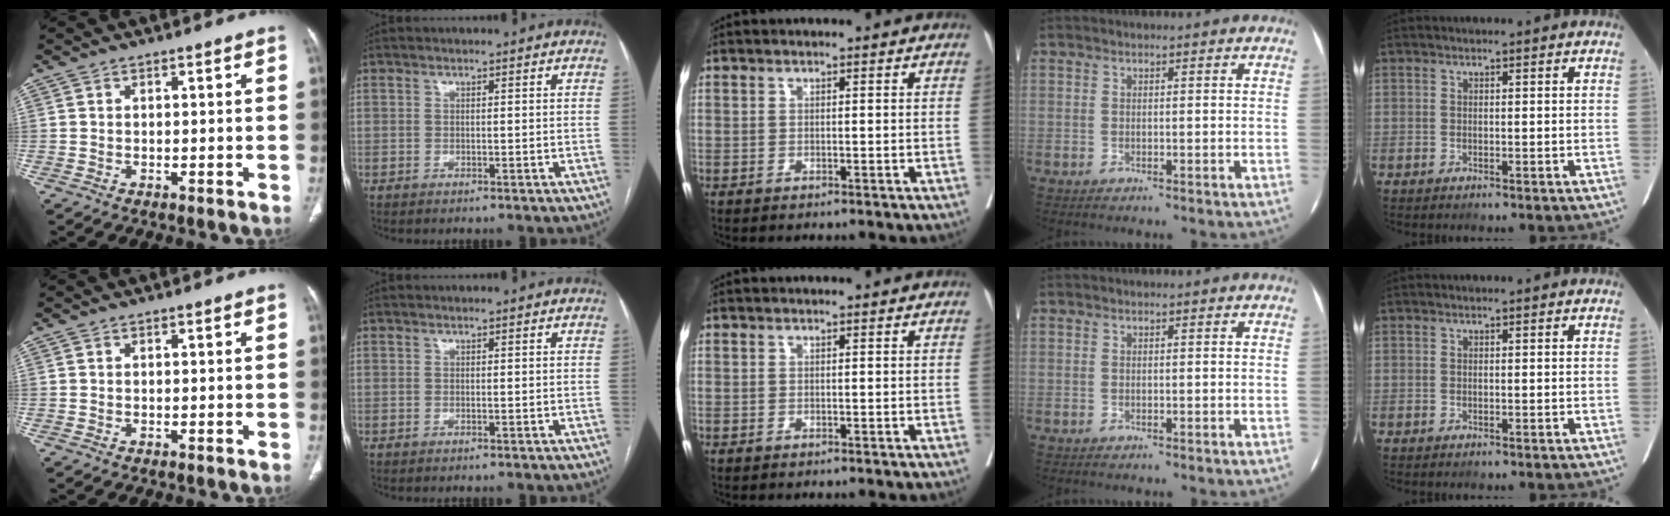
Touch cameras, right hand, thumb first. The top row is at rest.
{}